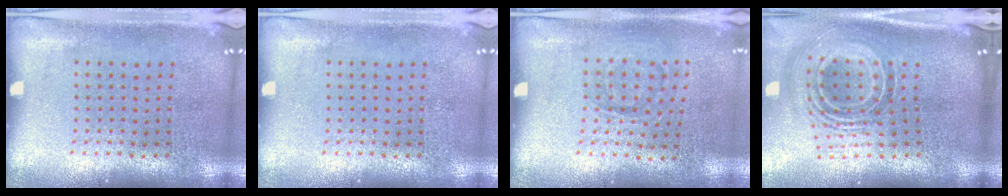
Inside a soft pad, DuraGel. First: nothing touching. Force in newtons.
{"total": 0.0}
{"total": 1.0, "press": 0.7, "slide": 0.7}
{"total": 2.0, "press": 1.4, "slide": 1.3}